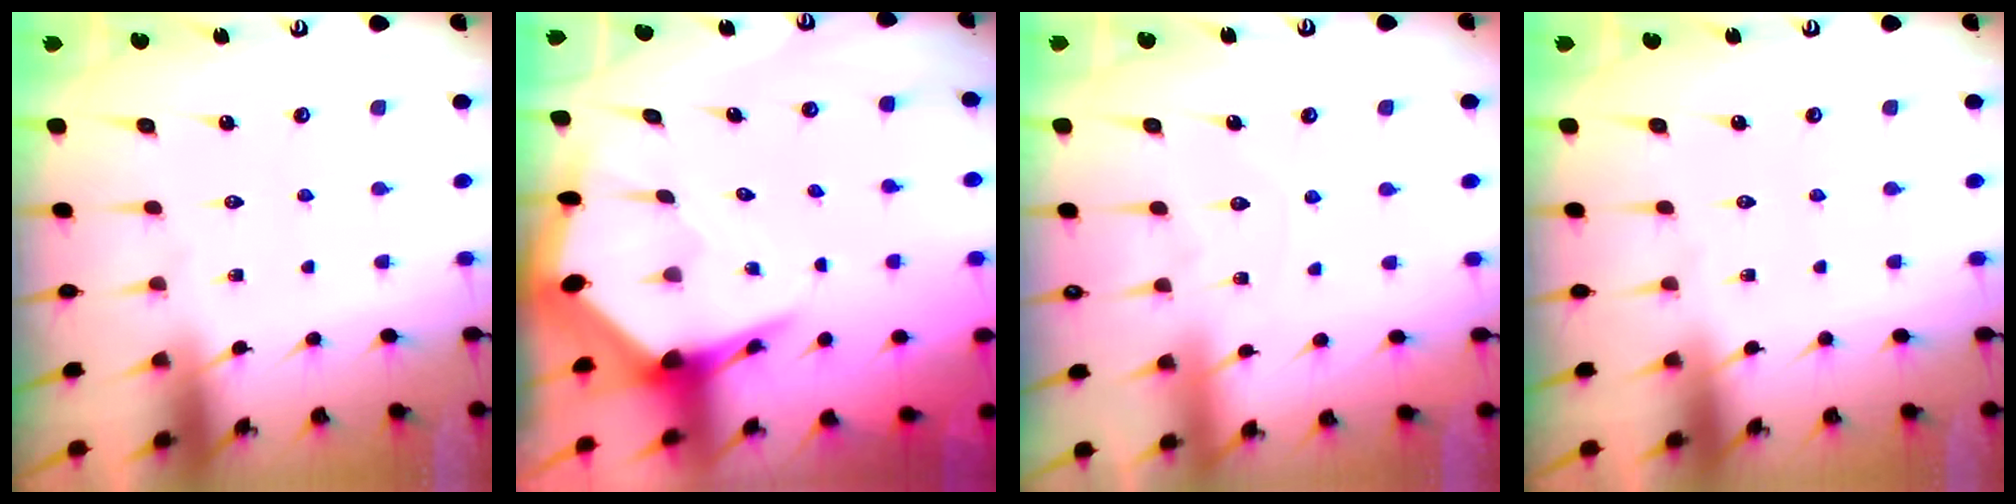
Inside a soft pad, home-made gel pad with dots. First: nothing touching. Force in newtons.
{"total": 6.3, "press": 6.2, "slide": 0.6}
{"total": 4.8, "press": 4.7, "slide": 0.4}
{"total": 0.0}